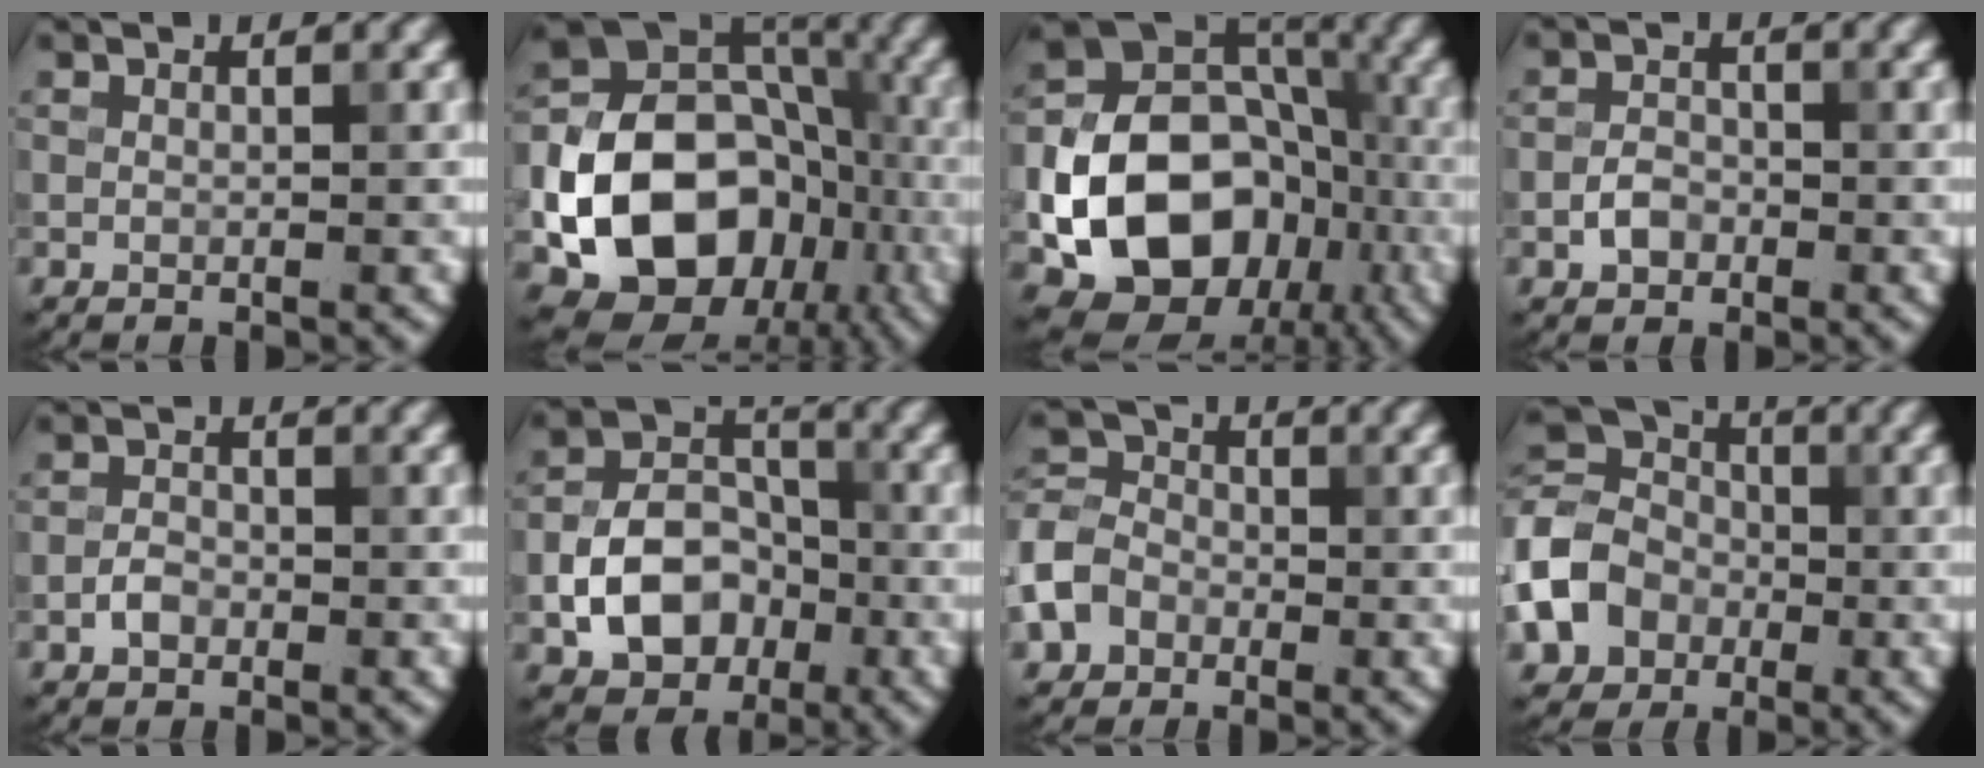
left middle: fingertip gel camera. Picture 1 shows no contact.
{"total": 16.4, "force": [-4.9, 13.1, 8.6], "torque": [-0.141, -0.024, -0.105]}
{"total": 14.8, "force": [-4.3, 11.6, 8.1], "torque": [-0.142, -0.017, -0.083]}
{"total": 1.9, "force": [-0.9, 1.4, 1.0], "torque": [-0.018, 0.004, -0.020]}
{"total": 1.6, "force": [-0.8, 1.1, 0.9], "torque": [-0.015, 0.004, -0.018]}
{"total": 7.2, "force": [-2.3, 5.3, 4.4], "torque": [-0.074, -0.003, -0.040]}
{"total": 6.0, "force": [-2.7, 4.6, 2.6], "torque": [-0.051, -0.010, -0.060]}
{"total": 8.2, "force": [-2.5, 6.6, 4.1], "torque": [-0.100, 0.000, -0.059]}